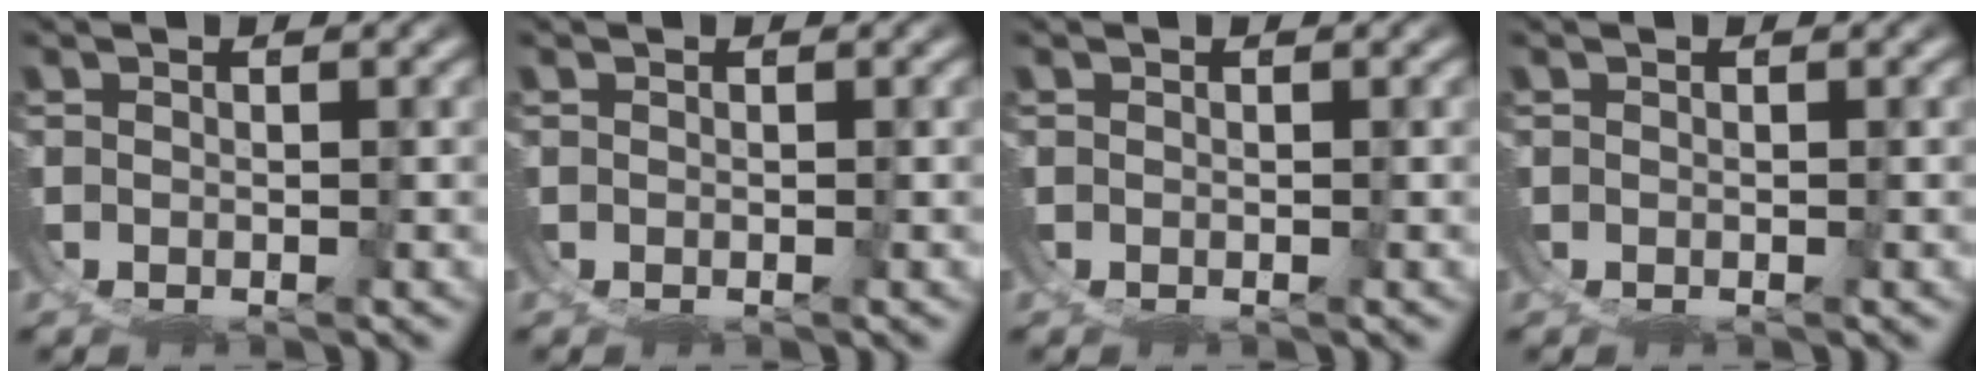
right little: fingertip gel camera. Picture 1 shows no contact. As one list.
[{"total": 0.0}, {"total": 0.0}, {"total": 0.0}]